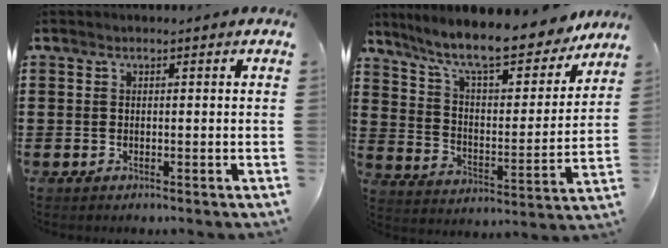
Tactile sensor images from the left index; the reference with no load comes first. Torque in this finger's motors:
{"motor_torque": [1.07, 1.07, 1.05, 0.18]}